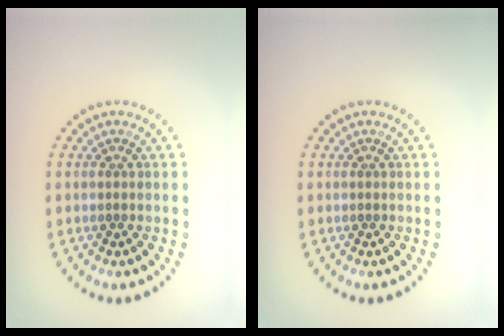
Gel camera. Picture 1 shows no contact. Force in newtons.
{"total": 0.0}